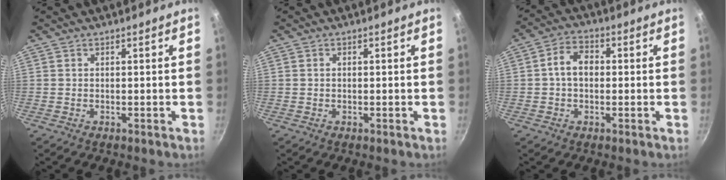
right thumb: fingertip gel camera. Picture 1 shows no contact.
{"total": 0.7, "force": [0.1, 0.5, 0.5], "torque": [-0.008, 0.004, 0.001]}
{"total": 6.0, "force": [0.1, 4.3, 4.1], "torque": [-0.055, 0.017, -0.008]}